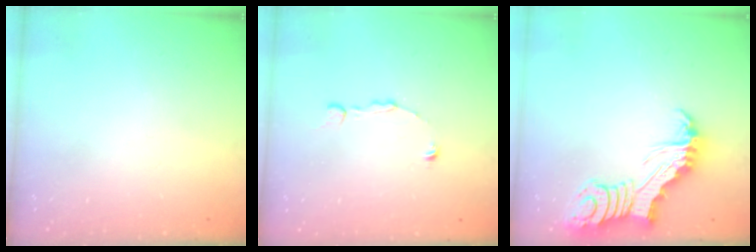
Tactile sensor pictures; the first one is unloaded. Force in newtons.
{"total": 1.9, "press": 1.9, "slide": 0.2}
{"total": 5.6, "press": 5.5, "slide": 0.7}